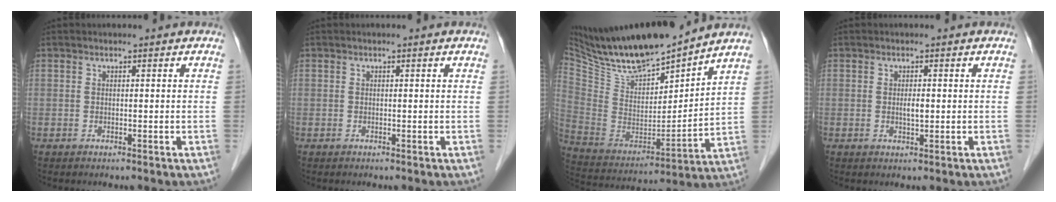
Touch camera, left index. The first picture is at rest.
{"total": 0.0}
{"total": 19.5, "force": [17.4, 2.4, 8.6], "torque": [-0.169, -0.014, 0.319]}
{"total": 1.4, "force": [0.1, 0.4, 1.3], "torque": [-0.023, -0.001, 0.002]}